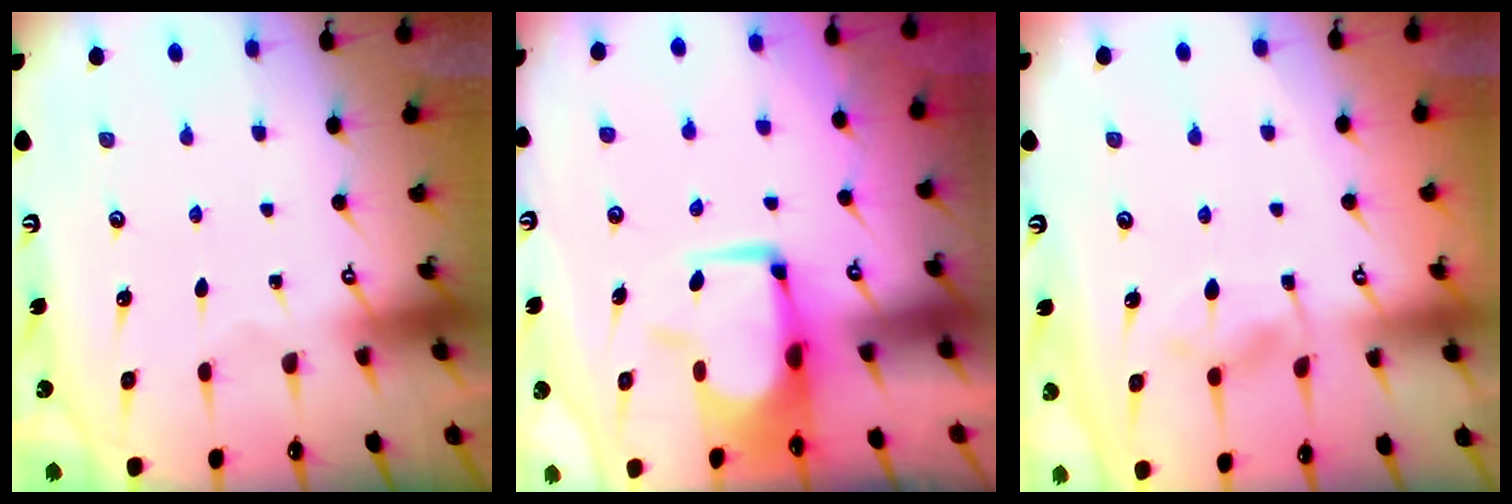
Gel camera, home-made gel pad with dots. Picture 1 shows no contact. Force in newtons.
{"total": 1.0, "press": 0.2, "slide": 1.0}
{"total": 2.9, "press": 2.6, "slide": 1.3}